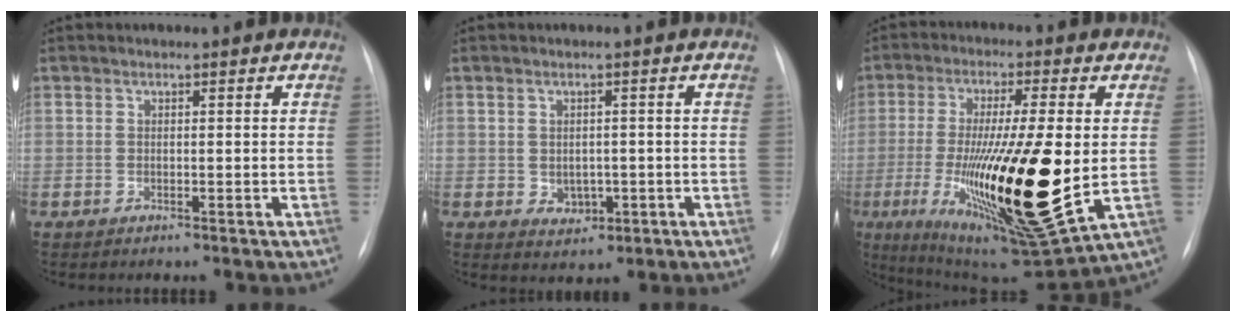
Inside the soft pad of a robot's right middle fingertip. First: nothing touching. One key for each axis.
{"total": 3.2, "fx": -0.6, "fy": 2.5, "fz": 1.9, "tx": -0.023, "ty": 0.002, "tz": 0.003}
{"total": 23.9, "fx": -3.2, "fy": 4.1, "fz": 23.3, "tx": -0.405, "ty": -0.047, "tz": -0.037}